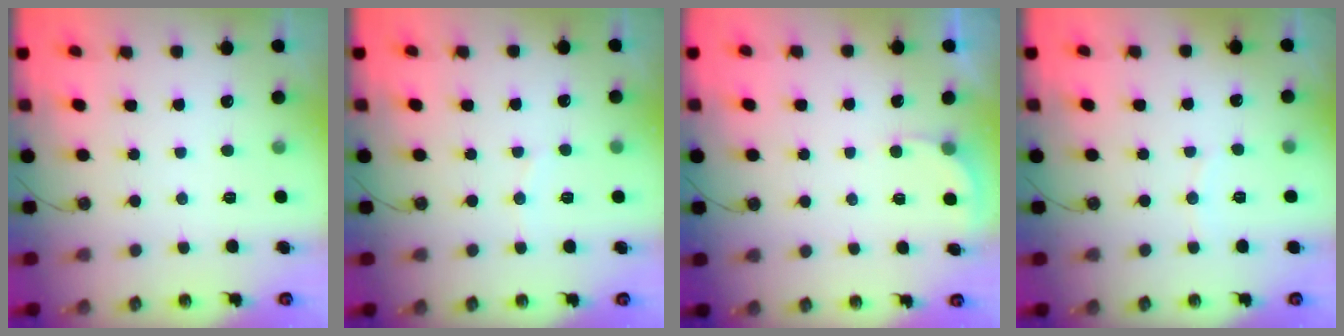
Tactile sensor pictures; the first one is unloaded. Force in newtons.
{"total": 3.7, "press": 3.6, "slide": 0.4}
{"total": 2.6, "press": 2.6, "slide": 0.1}
{"total": 3.0, "press": 3.0, "slide": 0.2}